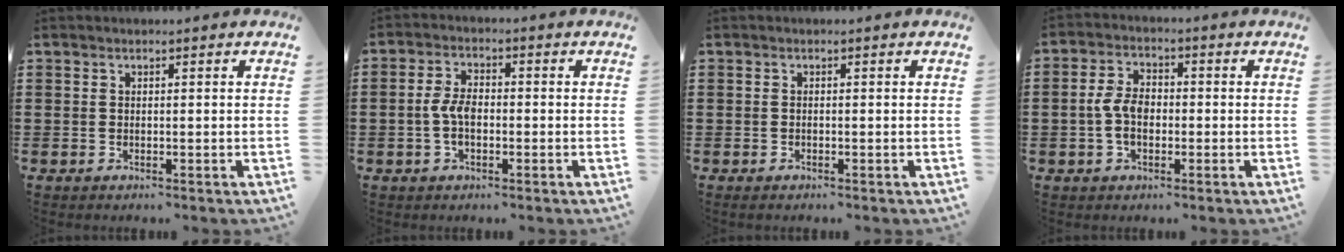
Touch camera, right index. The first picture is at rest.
{"total": 4.2, "force": [-0.8, 2.0, 3.6], "torque": [-0.088, -0.004, -0.020]}
{"total": 0.0}
{"total": 5.2, "force": [-0.8, 2.9, 4.2], "torque": [-0.107, -0.006, -0.021]}